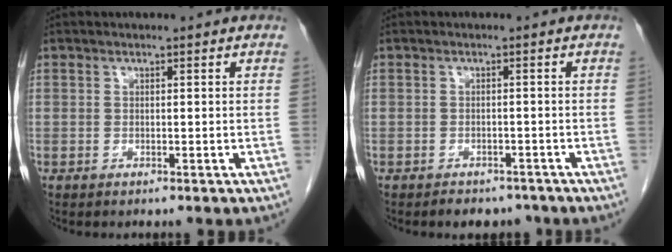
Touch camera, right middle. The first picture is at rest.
{"total": 3.8, "force": [-3.2, 1.8, 0.6], "torque": [-0.005, 0.003, -0.041]}